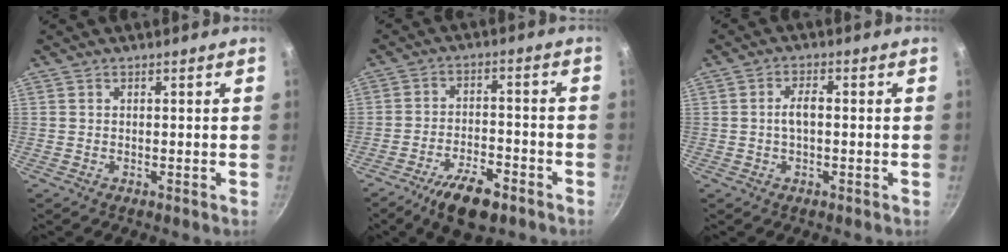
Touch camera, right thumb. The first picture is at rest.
{"total": 10.4, "force": [-6.5, 4.0, 7.0], "torque": [-0.115, 0.035, -0.107]}
{"total": 3.3, "force": [-0.2, 1.6, 2.9], "torque": [-0.056, 0.015, -0.005]}